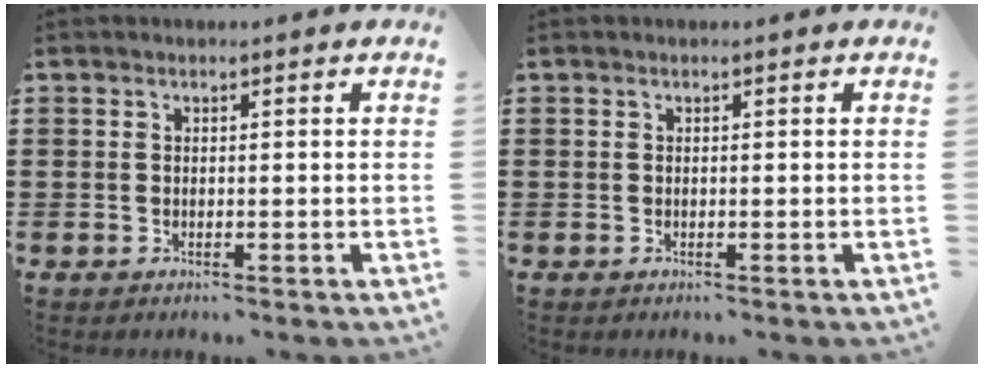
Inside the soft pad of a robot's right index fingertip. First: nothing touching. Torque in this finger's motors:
{"motor_torque": [-0.25, 0.21, 0.00, 0.00]}